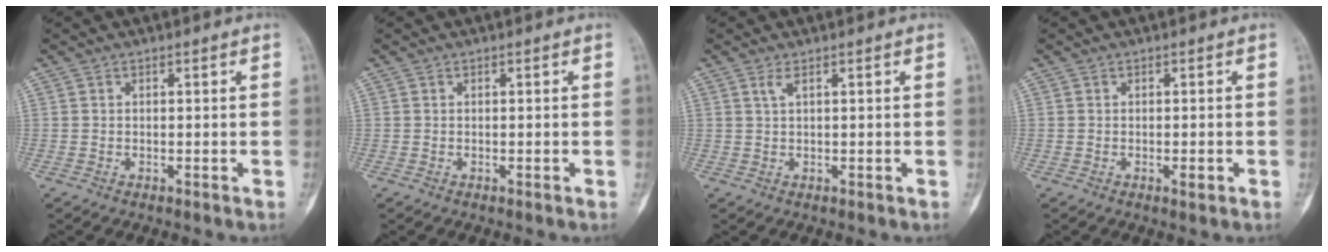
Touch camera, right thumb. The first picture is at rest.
{"total": 0.0}
{"total": 1.2, "force": [0.6, 0.2, 1.0], "torque": [-0.030, 0.002, 0.016]}
{"total": 1.3, "force": [-0.4, 0.4, 1.2], "torque": [-0.020, -0.002, -0.004]}